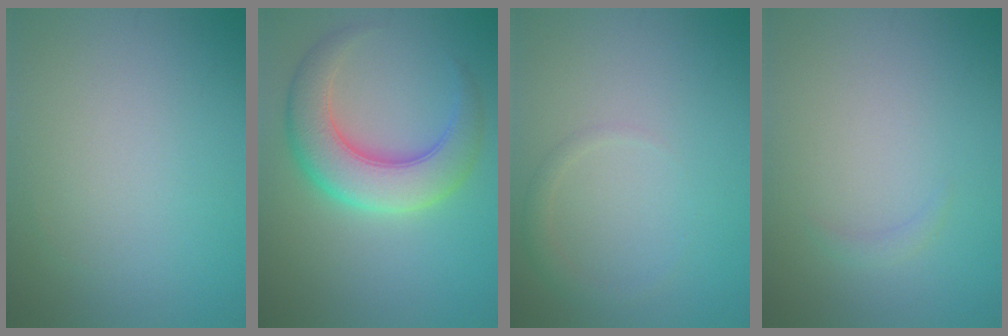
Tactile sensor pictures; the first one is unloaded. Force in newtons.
{"total": 7.0, "press": 7.0, "slide": 0.2}
{"total": 1.3, "press": 1.3, "slide": 0.1}
{"total": 0.7, "press": 0.7, "slide": 0.1}